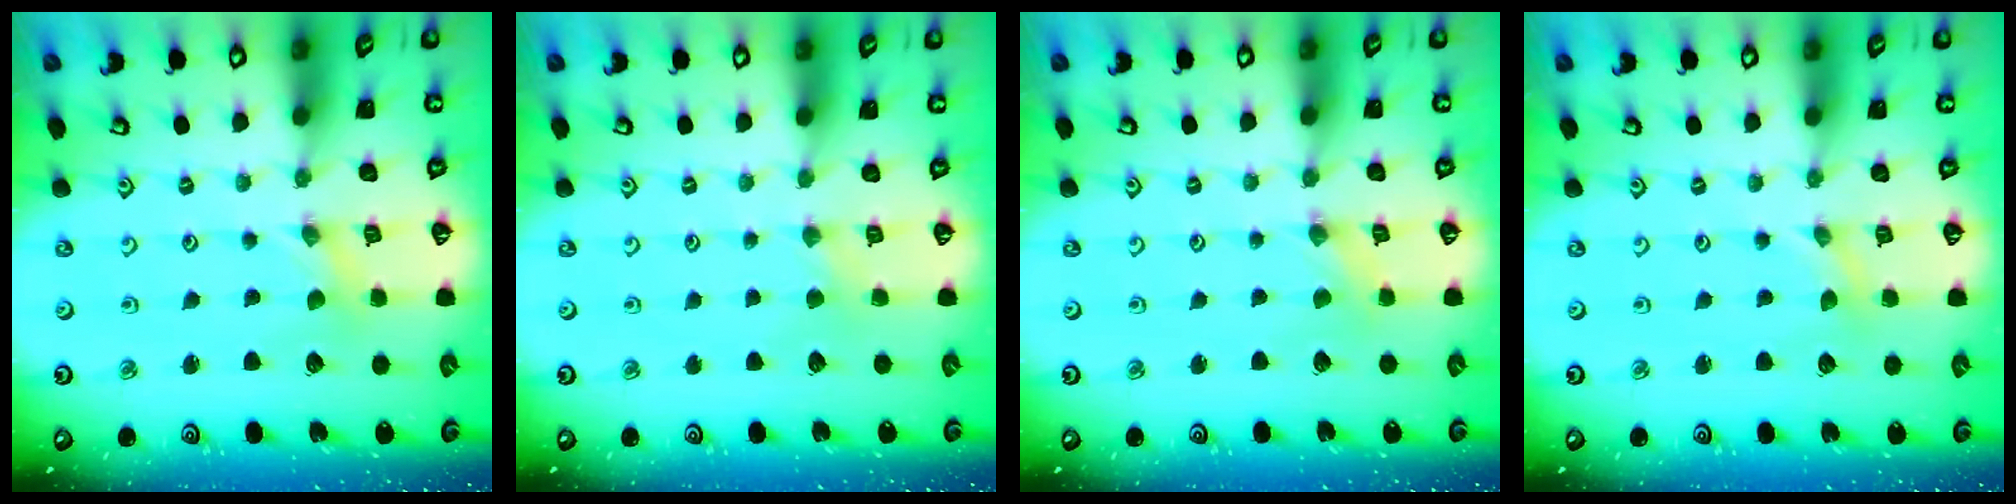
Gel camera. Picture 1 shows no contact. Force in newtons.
{"total": 0.9, "press": 0.8, "slide": 0.3}
{"total": 0.0}
{"total": 0.0}